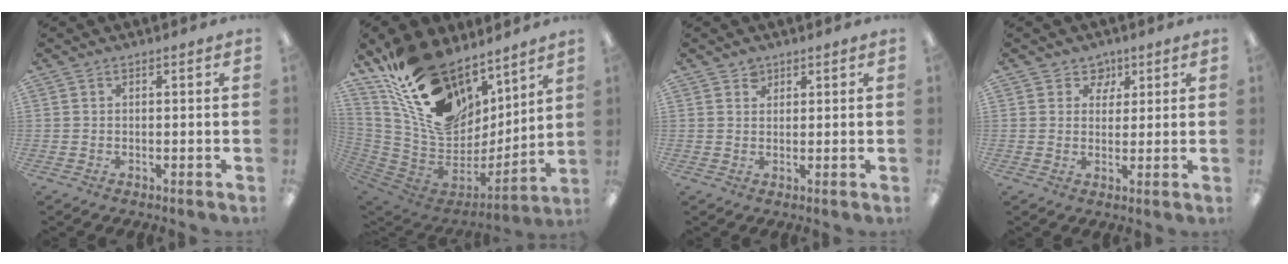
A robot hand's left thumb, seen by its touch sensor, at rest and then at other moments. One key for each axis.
{"total": 22.1, "fx": 13.7, "fy": 13.1, "fz": 11.5, "tx": -0.211, "ty": -0.090, "tz": 0.262}
{"total": 2.1, "fx": 1.4, "fy": 1.5, "fz": 0.2, "tx": 0.003, "ty": -0.003, "tz": 0.025}
{"total": 4.6, "fx": 2.6, "fy": 3.8, "fz": 0.5, "tx": -0.002, "ty": -0.011, "tz": 0.044}